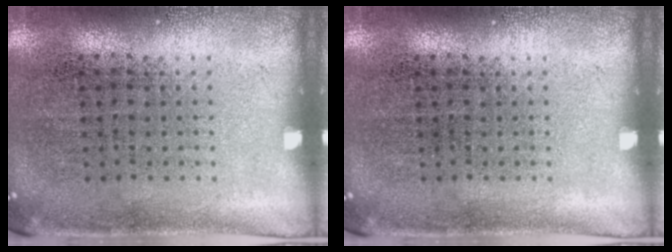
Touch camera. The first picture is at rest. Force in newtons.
{"total": 0.0}